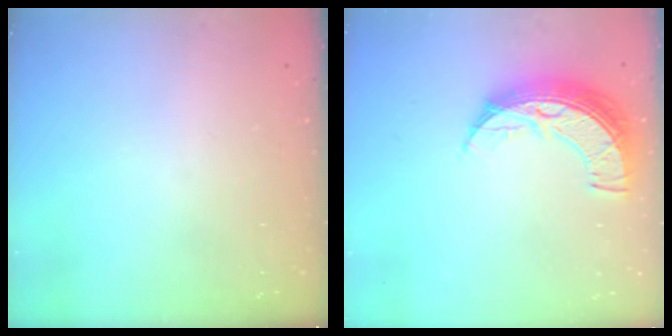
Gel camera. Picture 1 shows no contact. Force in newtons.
{"total": 11.9, "press": 11.8, "slide": 1.0}